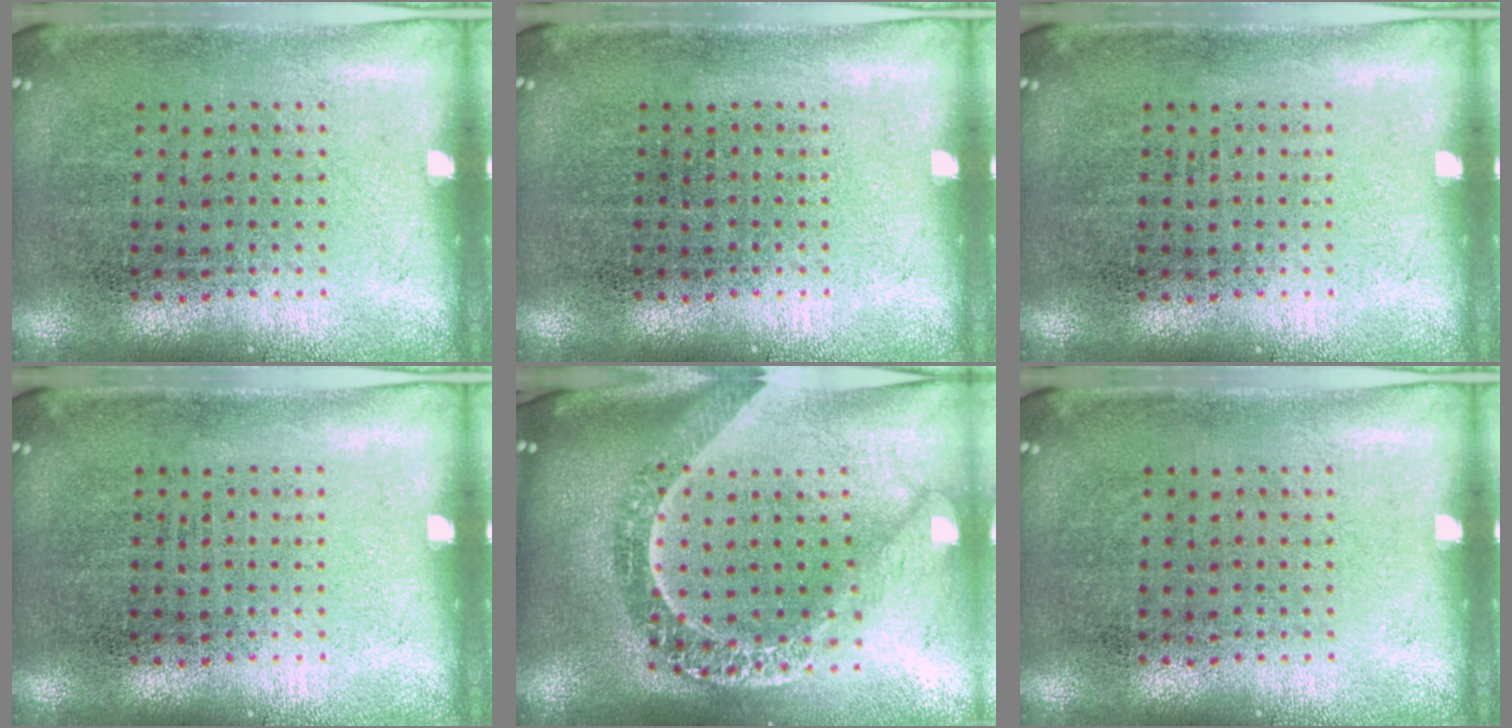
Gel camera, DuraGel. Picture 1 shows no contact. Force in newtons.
{"total": 0.0}
{"total": 0.0}
{"total": 0.0}
{"total": 3.0, "press": 2.3, "slide": 1.9}
{"total": 0.0}